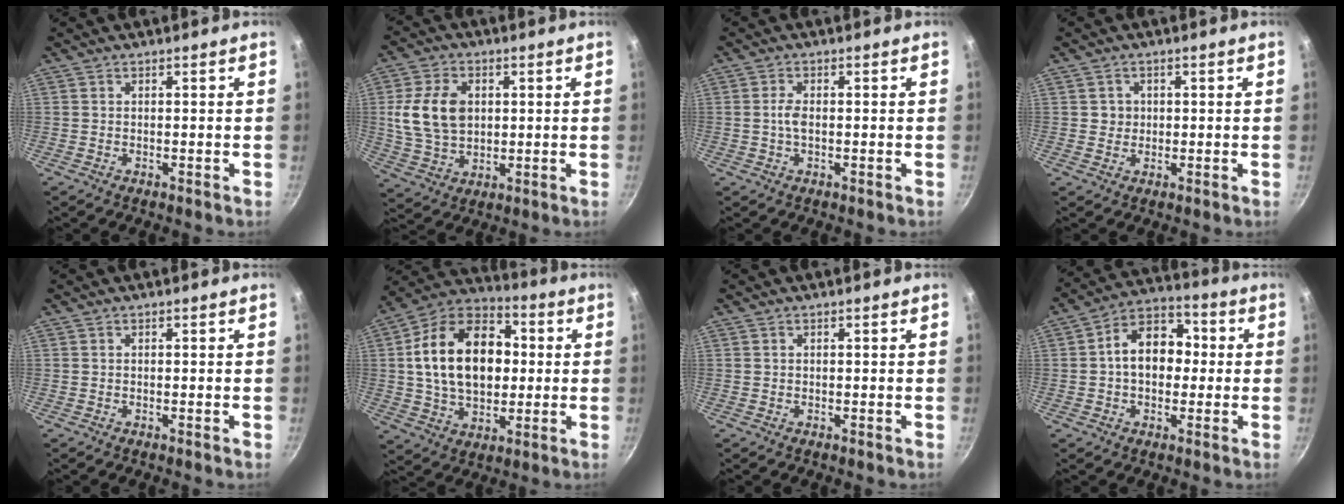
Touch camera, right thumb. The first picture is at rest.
{"total": 12.0, "force": [1.8, 8.5, 8.3], "torque": [-0.142, -0.004, 0.039]}
{"total": 2.4, "force": [-0.2, 1.2, 2.1], "torque": [-0.043, 0.006, -0.008]}
{"total": 2.0, "force": [0.1, 2.0, 0.5], "torque": [0.004, 0.004, 0.000]}
{"total": 0.0}
{"total": 21.2, "force": [2.0, 14.4, 15.4], "torque": [-0.229, 0.025, 0.026]}
{"total": 0.0}
{"total": 11.9, "force": [0.4, 8.6, 8.2], "torque": [-0.081, 0.036, -0.011]}